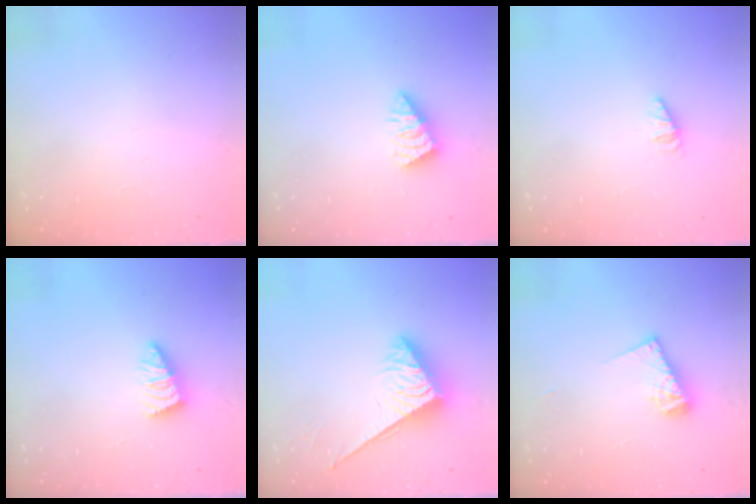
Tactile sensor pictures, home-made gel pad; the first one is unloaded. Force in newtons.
{"total": 2.8, "press": 2.7, "slide": 0.5}
{"total": 1.3, "press": 1.2, "slide": 0.2}
{"total": 3.5, "press": 3.5, "slide": 0.5}
{"total": 3.9, "press": 3.9, "slide": 0.5}
{"total": 7.9, "press": 7.9, "slide": 0.5}